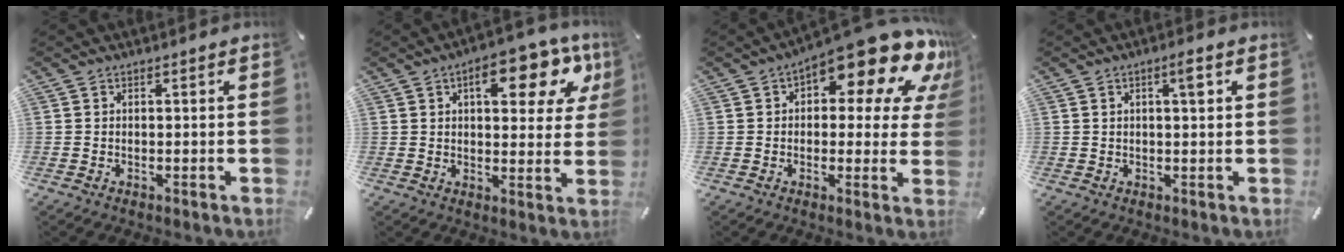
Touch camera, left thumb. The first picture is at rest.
{"total": 14.2, "force": [6.3, 6.9, 10.7], "torque": [-0.128, -0.026, 0.098]}
{"total": 16.9, "force": [10.7, 6.1, 11.6], "torque": [-0.157, -0.086, 0.175]}
{"total": 3.2, "force": [1.0, 0.9, 2.9], "torque": [-0.050, 0.003, 0.012]}